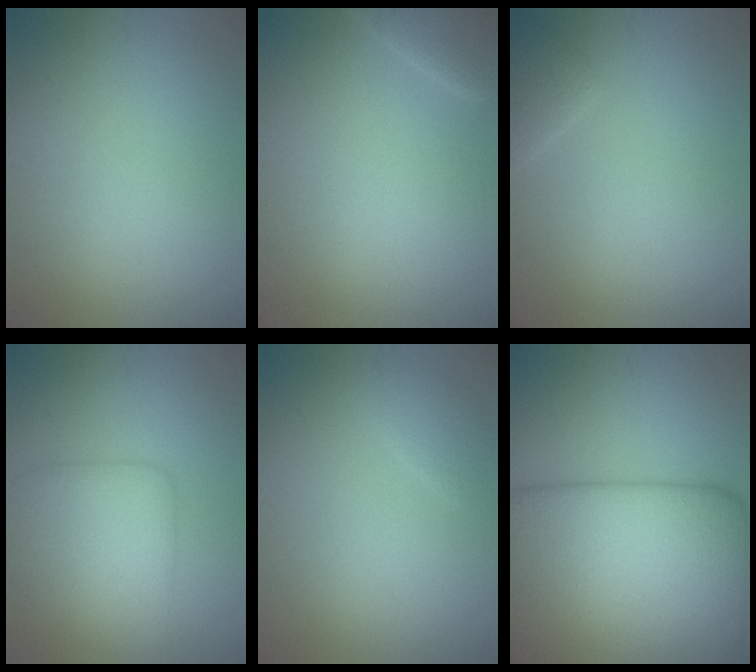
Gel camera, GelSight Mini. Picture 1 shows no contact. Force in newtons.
{"total": 2.5, "press": 2.5, "slide": 0.1}
{"total": 1.4, "press": 1.4, "slide": 0.1}
{"total": 5.2, "press": 5.2, "slide": 0.1}
{"total": 1.2, "press": 1.2, "slide": 0.1}
{"total": 14.5, "press": 14.5, "slide": 0.4}